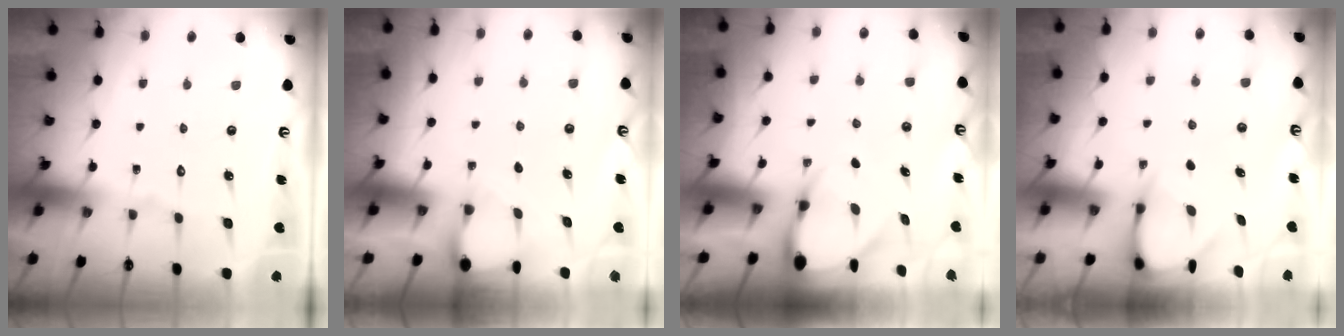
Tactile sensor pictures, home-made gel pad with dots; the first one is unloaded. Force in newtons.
{"total": 2.8, "press": 2.8, "slide": 0.3}
{"total": 4.5, "press": 4.5, "slide": 0.6}
{"total": 3.7, "press": 3.7, "slide": 0.3}